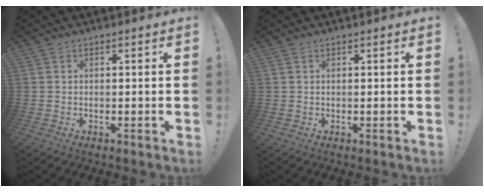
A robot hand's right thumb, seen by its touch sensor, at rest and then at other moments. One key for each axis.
{"total": 0.6, "fx": 0.5, "fy": 0.2, "fz": 0.2, "tx": -0.002, "ty": 0.000, "tz": 0.011}